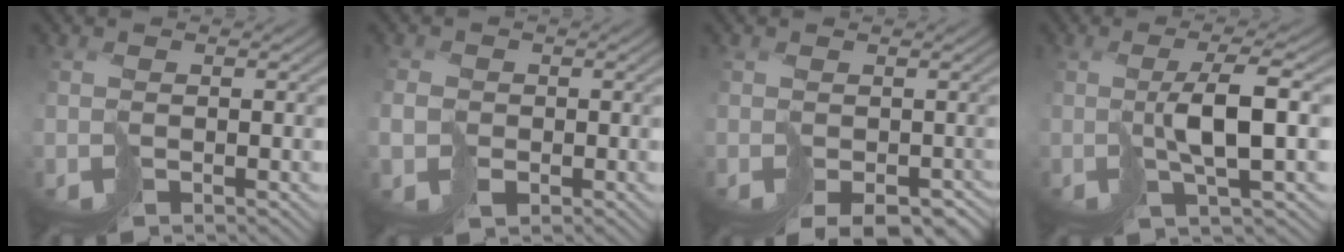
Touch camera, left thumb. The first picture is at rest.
{"total": 1.6, "force": [-0.2, 1.4, 0.6], "torque": [-0.013, 0.001, -0.006]}
{"total": 6.1, "force": [-3.7, 3.9, 3.0], "torque": [-0.035, -0.027, -0.024]}
{"total": 4.2, "force": [1.3, -0.1, 4.0], "torque": [-0.075, 0.011, 0.028]}